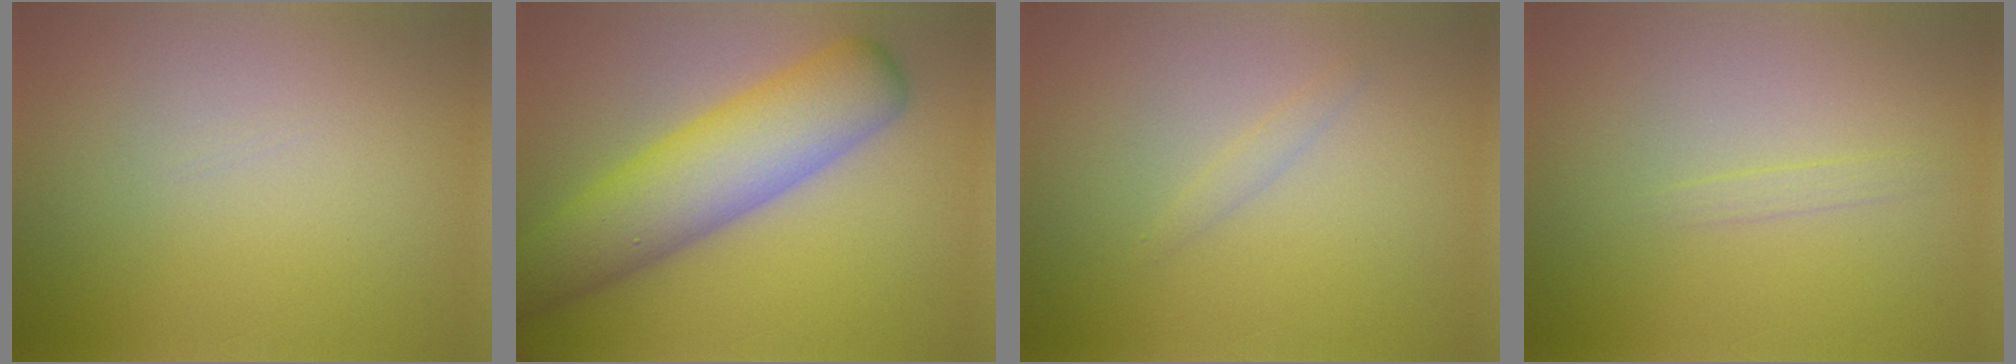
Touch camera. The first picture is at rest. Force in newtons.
{"total": 8.6, "press": 8.6, "slide": 0.3}
{"total": 0.8, "press": 0.8, "slide": 0.1}
{"total": 0.7, "press": 0.7, "slide": 0.1}